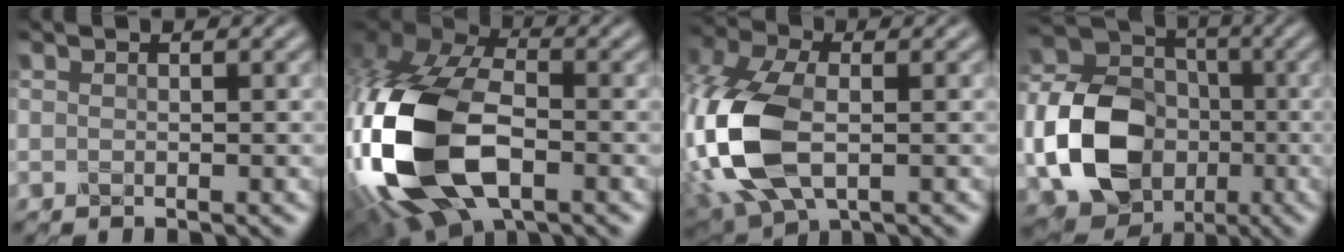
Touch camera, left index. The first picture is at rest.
{"total": 17.1, "force": [-4.3, 10.1, 13.2], "torque": [-0.306, -0.005, -0.098]}
{"total": 12.7, "force": [-2.2, 7.5, 10.1], "torque": [-0.265, -0.012, -0.046]}
{"total": 13.5, "force": [-3.7, 10.8, 7.2], "torque": [-0.149, -0.034, -0.077]}